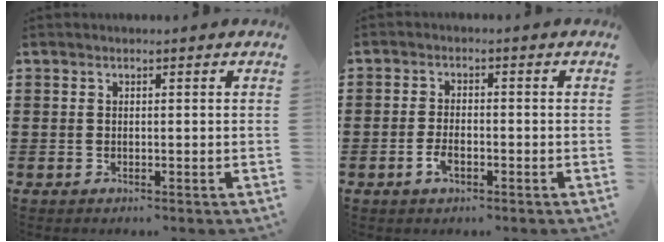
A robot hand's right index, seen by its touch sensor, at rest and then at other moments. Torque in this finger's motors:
{"motor_torque": [2.14, 0.00, 0.05, 0.01]}